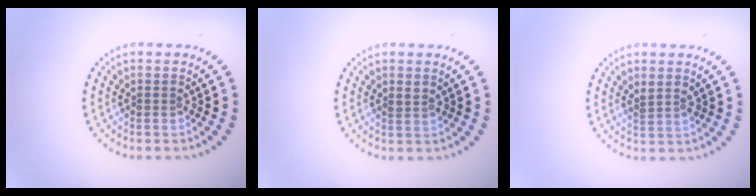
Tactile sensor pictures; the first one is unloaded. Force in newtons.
{"total": 0.9, "press": 0.9, "slide": 0.2}
{"total": 1.1, "press": 0.9, "slide": 0.5}